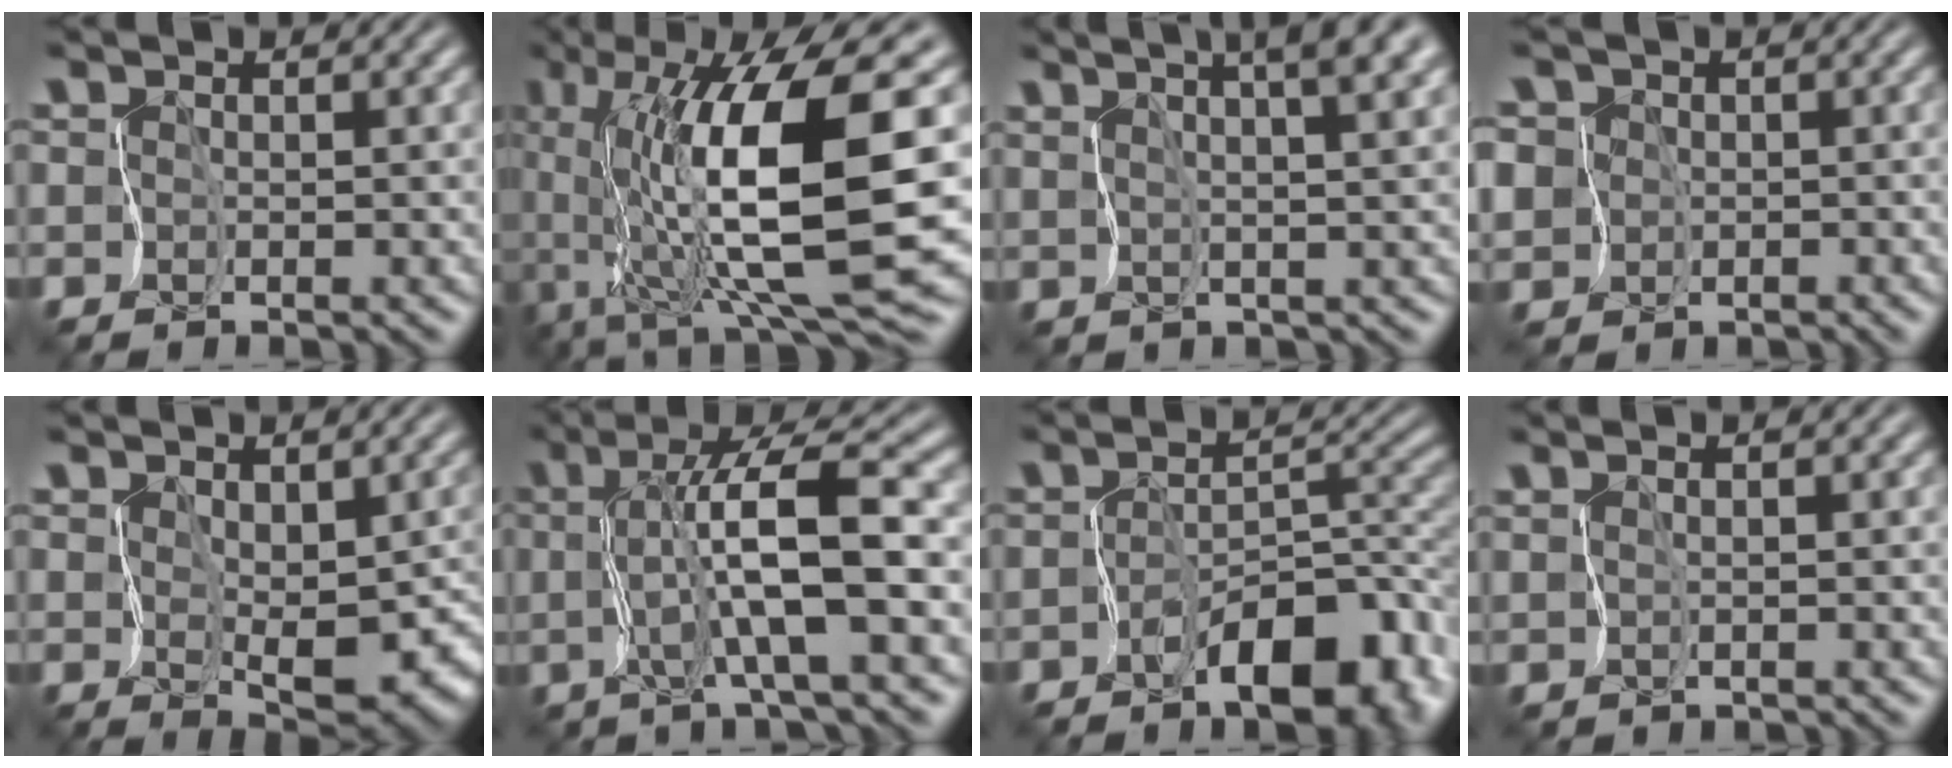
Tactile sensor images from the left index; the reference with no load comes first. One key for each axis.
{"total": 11.3, "fx": 0.8, "fy": 0.9, "fz": 11.3, "tx": -0.187, "ty": -0.016, "tz": 0.036}
{"total": 7.3, "fx": 4.8, "fy": 1.5, "fz": 5.3, "tx": -0.075, "ty": 0.008, "tz": 0.077}
{"total": 7.7, "fx": 1.5, "fy": 7.0, "fz": 2.9, "tx": -0.085, "ty": 0.016, "tz": 0.001}
{"total": 7.8, "fx": 0.5, "fy": 4.5, "fz": 6.4, "tx": -0.088, "ty": -0.035, "tz": 0.030}
{"total": 5.5, "fx": -0.5, "fy": -0.5, "fz": 5.4, "tx": -0.111, "ty": 0.000, "tz": 0.001}
{"total": 7.8, "fx": -5.2, "fy": 2.8, "fz": 5.2, "tx": -0.066, "ty": -0.014, "tz": -0.077}
{"total": 1.5, "fx": 0.3, "fy": -1.3, "fz": -0.7, "tx": 0.004, "ty": -0.013, "tz": 0.021}